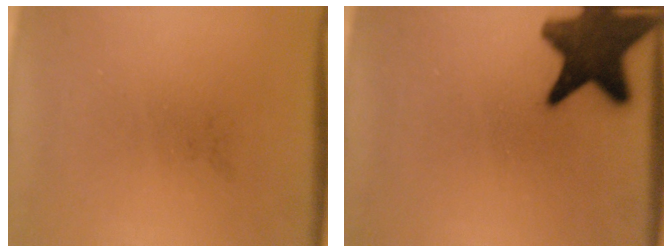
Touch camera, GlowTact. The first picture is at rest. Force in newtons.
{"total": 14.0}